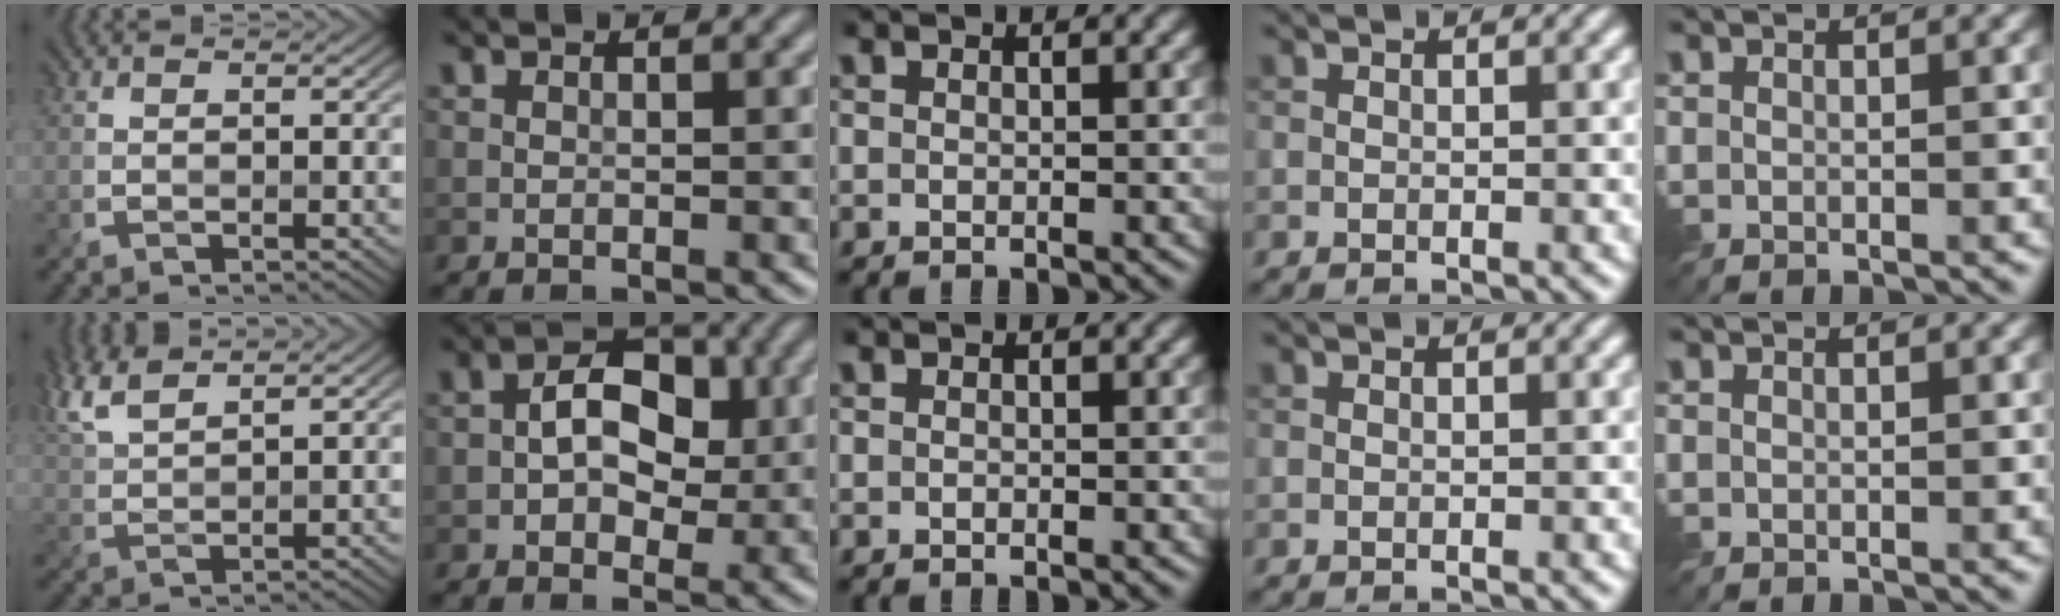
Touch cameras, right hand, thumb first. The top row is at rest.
{"thumb": {"total": 6.0, "force": [4.5, 1.4, 3.6], "torque": [-0.091, 0.021, 0.096]}, "index": {"total": 6.4, "force": [0.3, 4.1, 4.9], "torque": [-0.066, 0.006, -0.001]}}